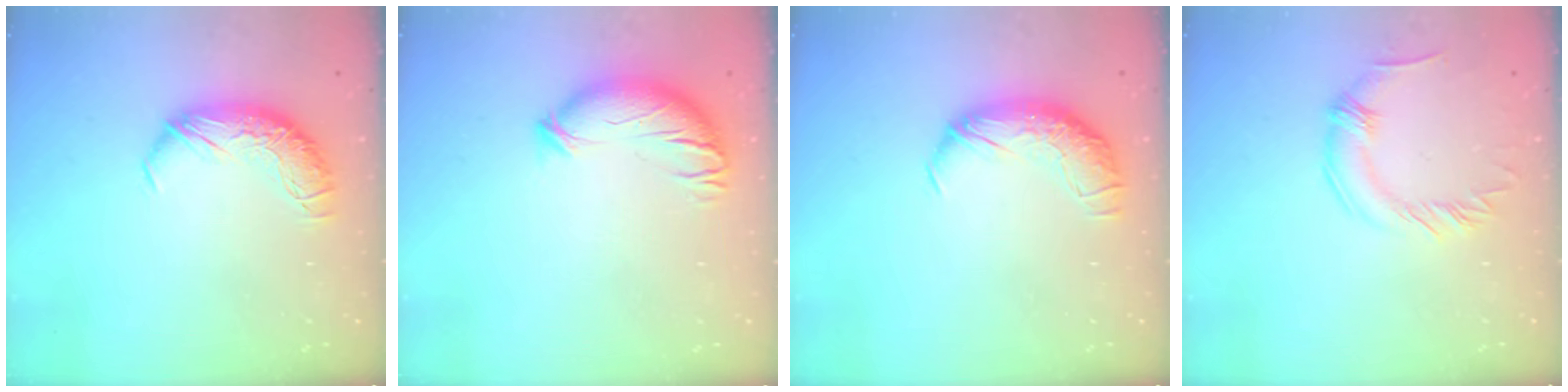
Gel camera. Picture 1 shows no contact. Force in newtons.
{"total": 3.8, "press": 3.0, "slide": 2.3}
{"total": 1.5, "press": 0.2, "slide": 1.5}
{"total": 0.0}